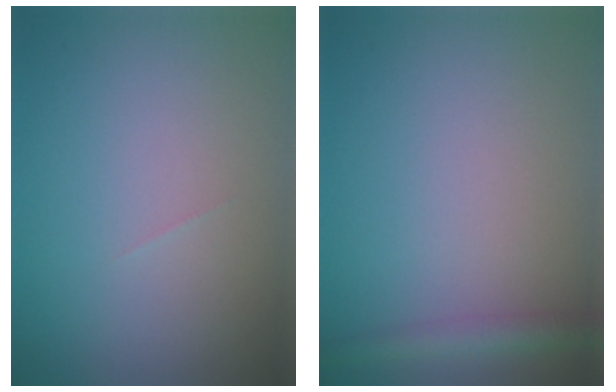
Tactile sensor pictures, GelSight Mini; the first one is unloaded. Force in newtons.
{"total": 2.2, "press": 2.2, "slide": 0.1}